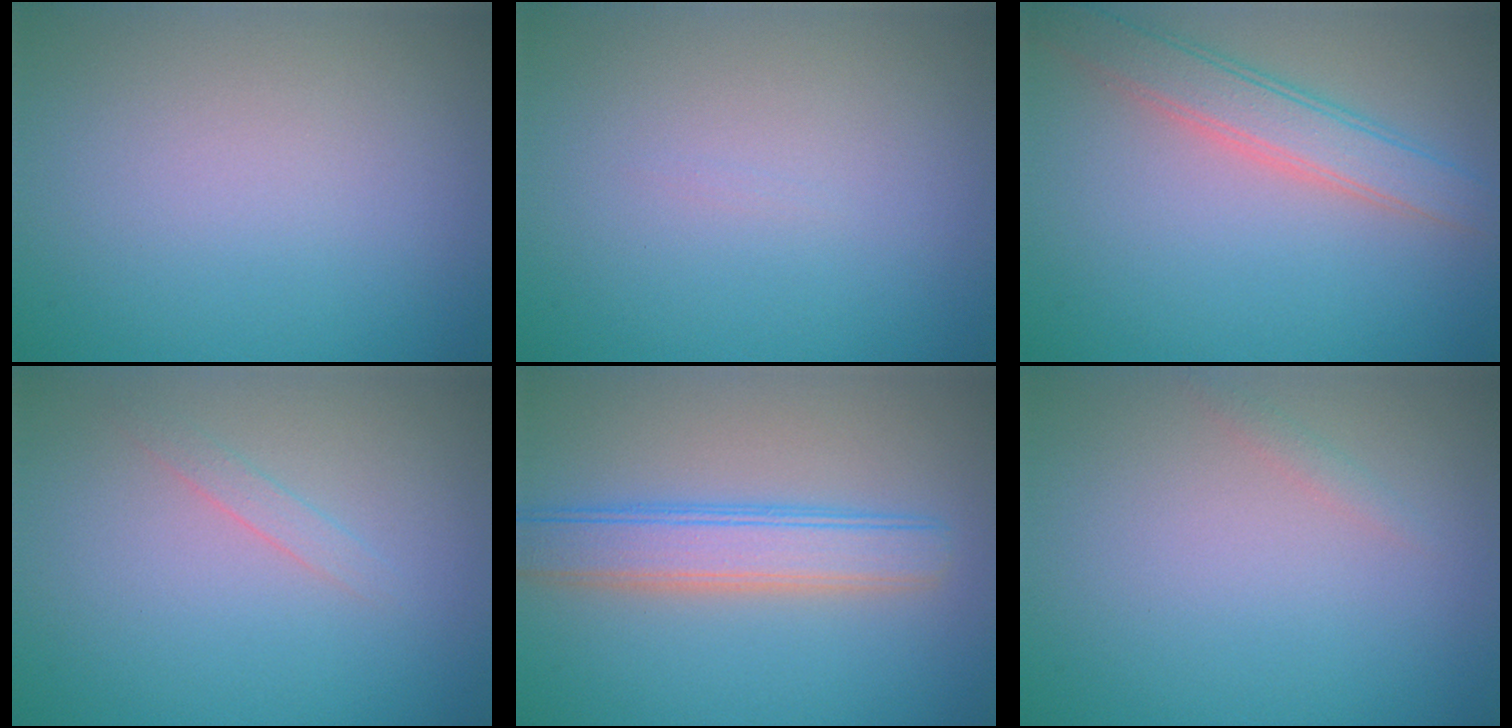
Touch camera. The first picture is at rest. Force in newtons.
{"total": 0.0}
{"total": 3.9, "press": 3.9, "slide": 0.1}
{"total": 0.9, "press": 0.9, "slide": 0.1}
{"total": 4.7, "press": 4.7, "slide": 0.1}
{"total": 0.7, "press": 0.7, "slide": 0.1}